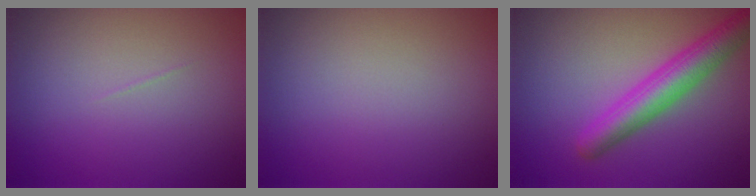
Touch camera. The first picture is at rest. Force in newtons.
{"total": 0.0}
{"total": 5.0, "press": 5.0, "slide": 0.3}